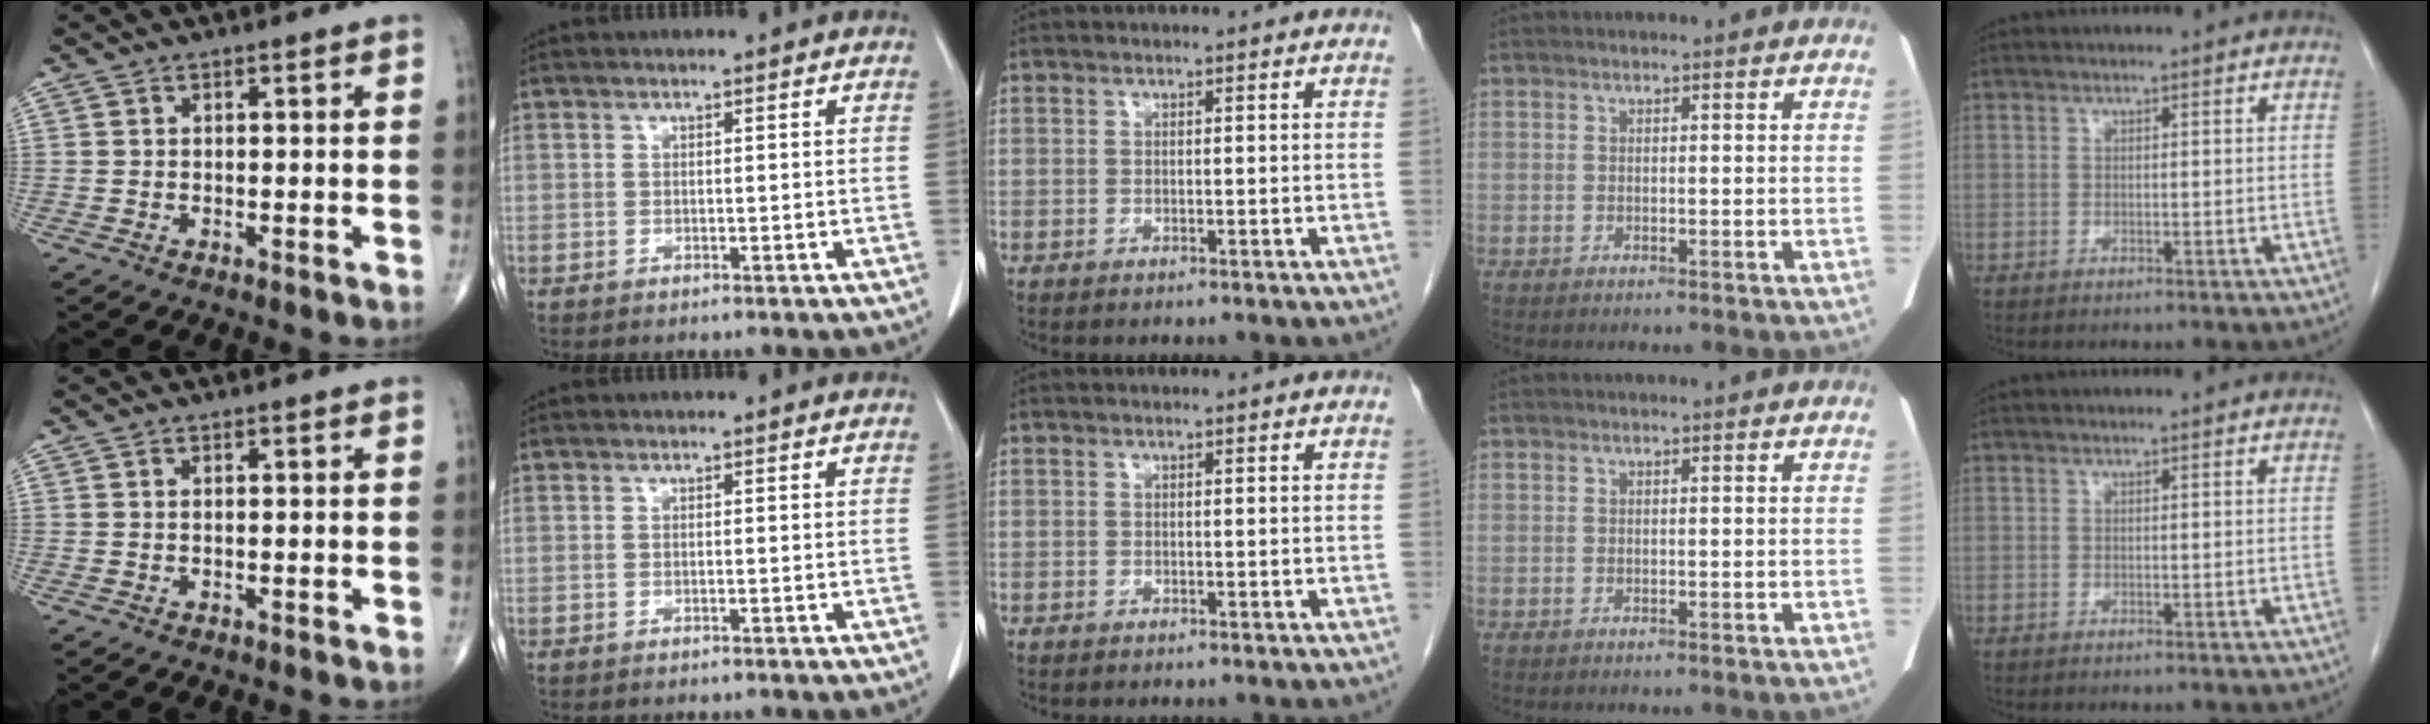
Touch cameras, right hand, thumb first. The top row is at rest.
{}